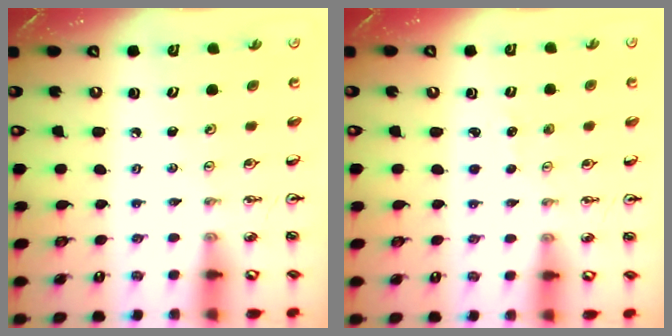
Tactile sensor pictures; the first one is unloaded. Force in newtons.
{"total": 3.2, "press": 3.1, "slide": 0.4}